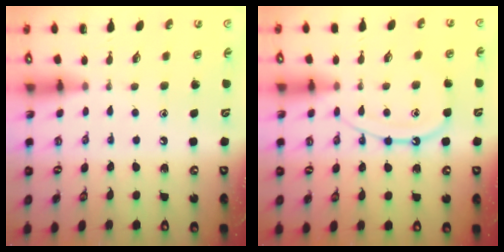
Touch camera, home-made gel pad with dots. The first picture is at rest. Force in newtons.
{"total": 11.3, "press": 11.2, "slide": 1.1}